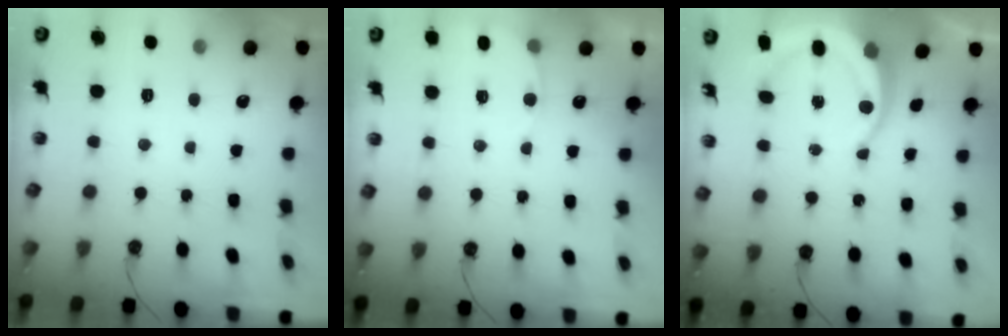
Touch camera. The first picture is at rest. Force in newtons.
{"total": 5.9, "press": 5.8, "slide": 1.2}
{"total": 9.2, "press": 9.0, "slide": 1.8}